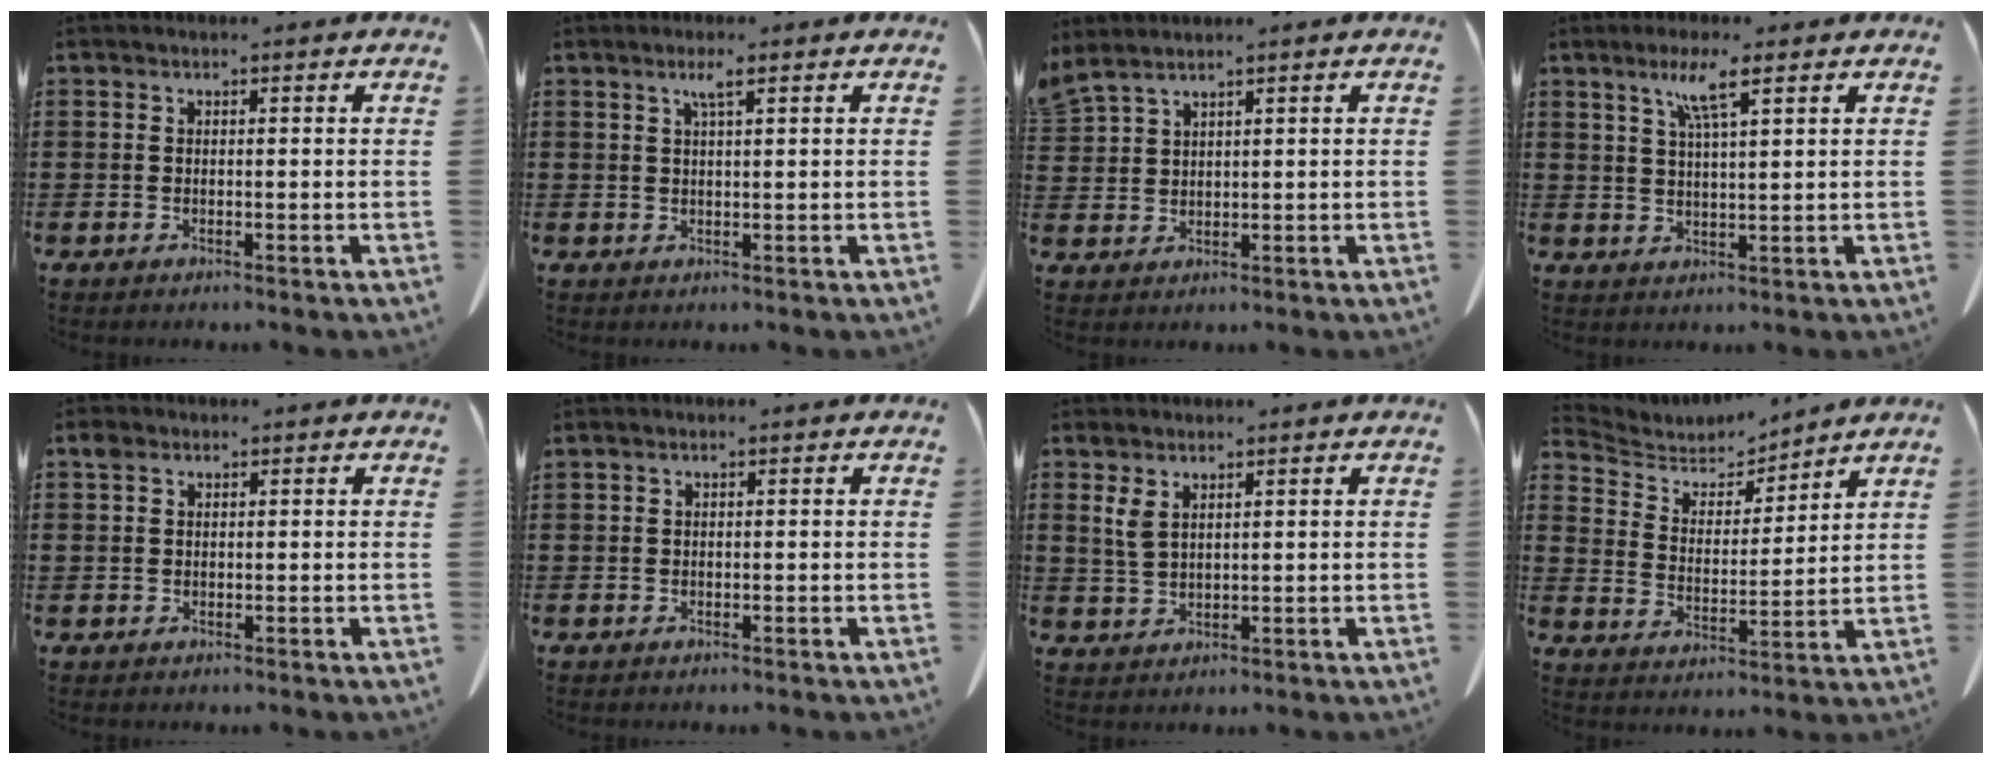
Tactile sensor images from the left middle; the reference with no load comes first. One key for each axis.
{"total": 2.3, "fx": 1.3, "fy": 0.1, "fz": 1.9, "tx": -0.040, "ty": 0.003, "tz": 0.022}
{"total": 2.0, "fx": 1.9, "fy": 0.1, "fz": 0.7, "tx": -0.019, "ty": 0.000, "tz": 0.037}
{"total": 5.4, "fx": 3.3, "fy": 0.3, "fz": 4.3, "tx": -0.094, "ty": 0.005, "tz": 0.053}
{"total": 1.4, "fx": 0.8, "fy": 1.0, "fz": 0.6, "tx": -0.016, "ty": 0.004, "tz": 0.016}
{"total": 0.0}
{"total": 2.8, "fx": 1.8, "fy": 1.0, "fz": 1.8, "tx": -0.043, "ty": 0.004, "tz": 0.033}
{"total": 5.2, "fx": 4.9, "fy": 1.7, "fz": 0.4, "tx": -0.036, "ty": -0.030, "tz": 0.084}